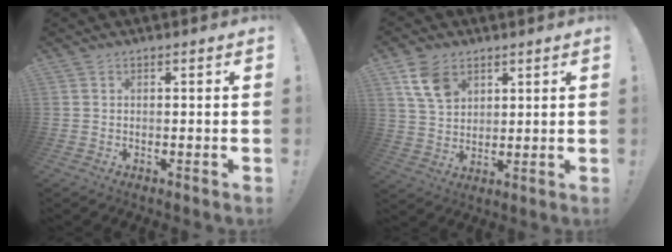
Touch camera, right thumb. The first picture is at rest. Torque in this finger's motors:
{"motor_torque": [0.18, 0.31, 0.61, 0.22, 0.03]}